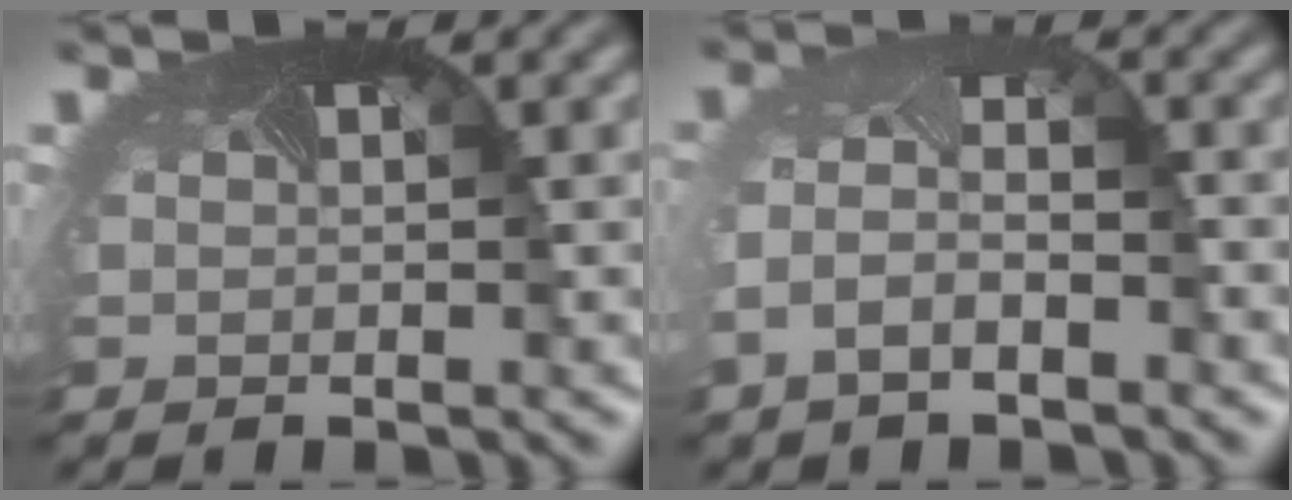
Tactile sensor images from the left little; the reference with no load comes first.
{"total": 3.3, "force": [-1.8, 1.8, 2.1], "torque": [-0.066, -0.008, -0.041]}